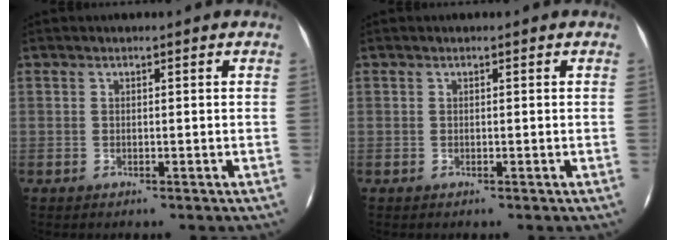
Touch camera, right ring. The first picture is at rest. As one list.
[{"total": 0.0}]